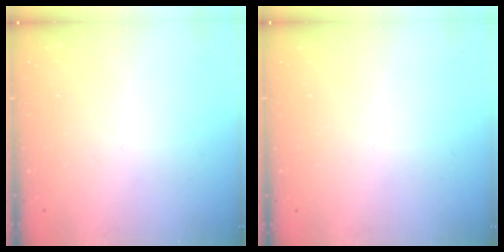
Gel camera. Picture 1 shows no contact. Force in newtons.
{"total": 0.0}